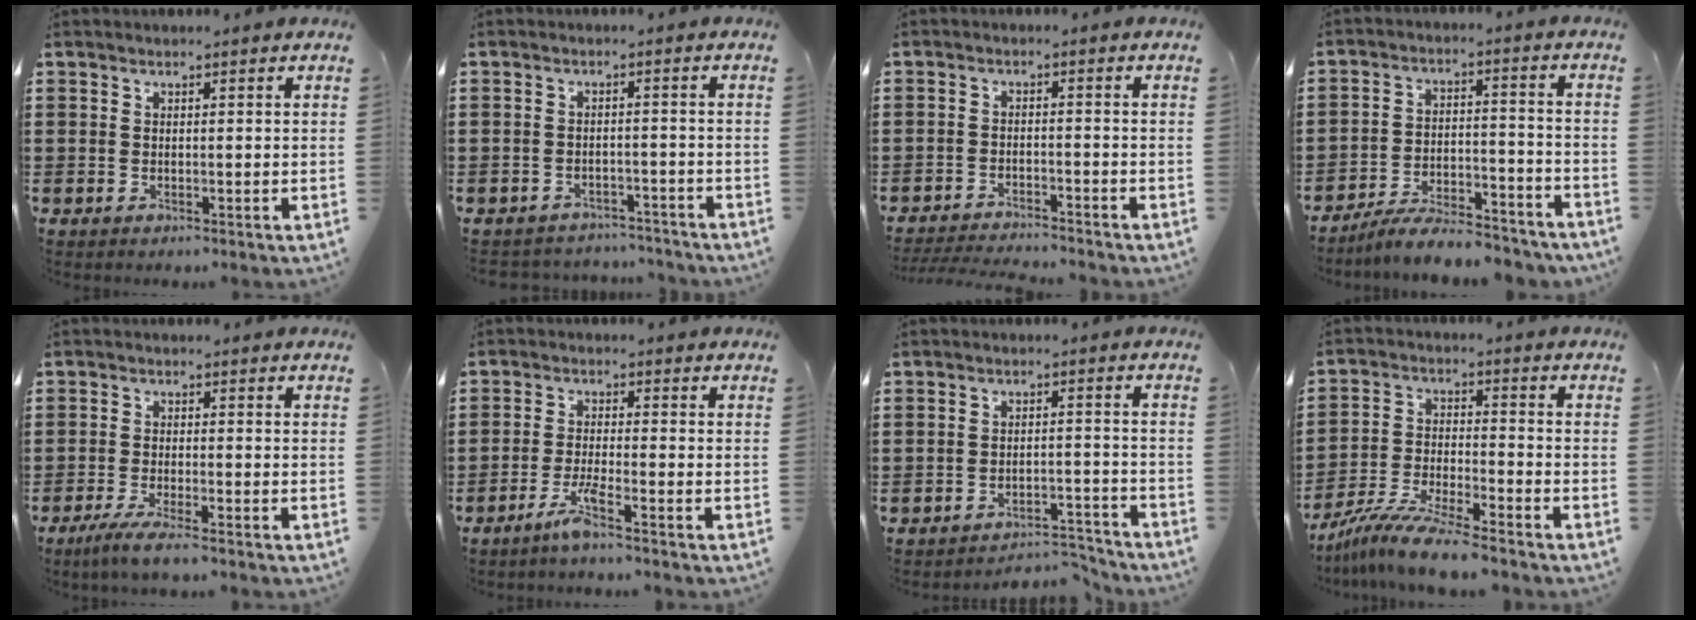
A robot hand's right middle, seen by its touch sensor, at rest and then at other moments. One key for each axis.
{"total": 2.2, "fx": -2.2, "fy": 0.3, "fz": 0.0, "tx": -0.005, "ty": 0.000, "tz": -0.048}
{"total": 2.7, "fx": -2.7, "fy": -0.1, "fz": 0.5, "tx": -0.015, "ty": -0.002, "tz": -0.058}
{"total": 6.8, "fx": -6.3, "fy": 0.7, "fz": 2.5, "tx": -0.036, "ty": 0.013, "tz": -0.117}
{"total": 2.9, "fx": -2.1, "fy": -0.4, "fz": 2.0, "tx": -0.038, "ty": -0.011, "tz": -0.038}
{"total": 3.8, "fx": -2.7, "fy": -0.2, "fz": 2.7, "tx": -0.060, "ty": -0.007, "tz": -0.051}
{"total": 3.5, "fx": -3.4, "fy": 0.2, "fz": 0.7, "tx": -0.013, "ty": 0.004, "tz": -0.072}
{"total": 8.2, "fx": -7.3, "fy": -0.1, "fz": 3.6, "tx": -0.072, "ty": 0.000, "tz": -0.141}